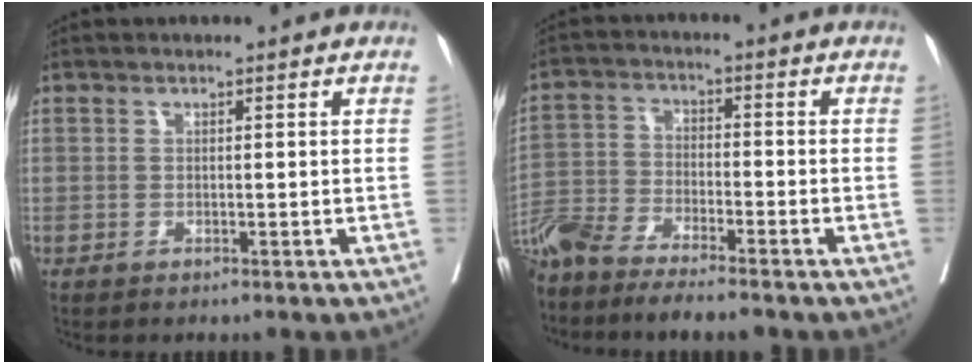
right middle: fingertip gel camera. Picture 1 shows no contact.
{"total": 11.7, "force": [-10.1, 1.0, 5.9], "torque": [-0.112, -0.024, -0.179]}